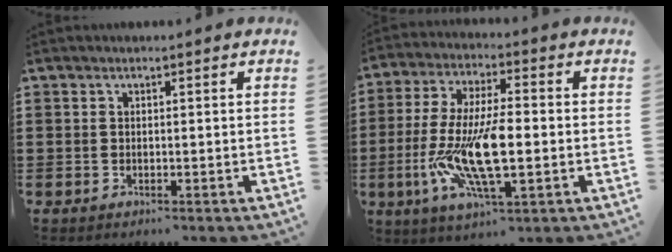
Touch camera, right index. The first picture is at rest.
{"total": 12.6, "force": [-2.8, 4.1, 11.5], "torque": [-0.253, -0.017, -0.055]}